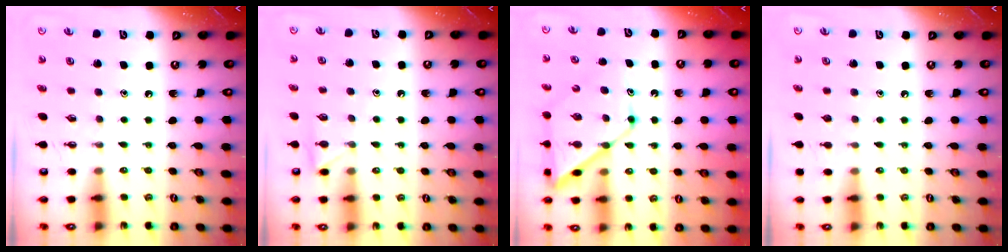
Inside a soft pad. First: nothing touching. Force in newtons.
{"total": 5.6, "press": 5.6, "slide": 0.7}
{"total": 11.4, "press": 11.4, "slide": 0.8}
{"total": 0.0}